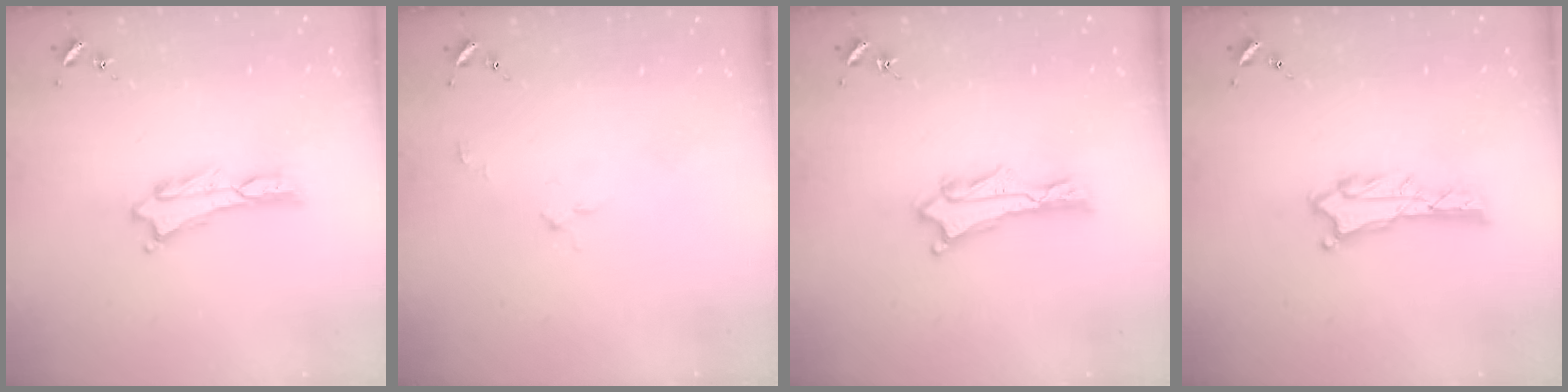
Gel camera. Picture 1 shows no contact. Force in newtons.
{"total": 2.0, "press": 2.0, "slide": 0.1}
{"total": 0.9, "press": 0.9, "slide": 0.2}
{"total": 1.3, "press": 1.2, "slide": 0.1}